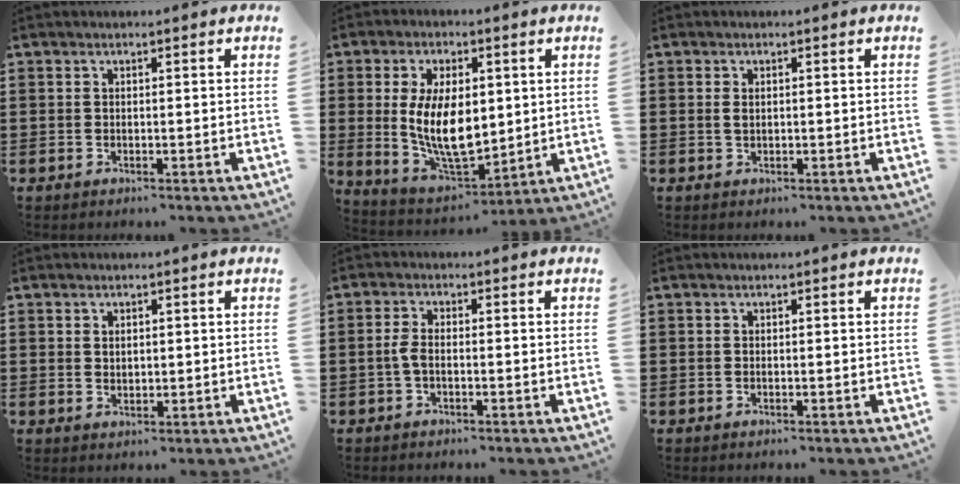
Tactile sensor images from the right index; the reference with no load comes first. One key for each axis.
{"total": 11.2, "fx": 1.0, "fy": 5.8, "fz": 9.5, "tx": -0.187, "ty": -0.003, "tz": 0.016}
{"total": 1.2, "fx": 0.3, "fy": 0.6, "fz": 1.0, "tx": -0.022, "ty": 0.003, "tz": 0.004}
{"total": 1.2, "fx": 0.8, "fy": 0.7, "fz": 0.5, "tx": -0.011, "ty": 0.004, "tz": 0.015}
{"total": 2.4, "fx": -0.7, "fy": 0.8, "fz": 2.2, "tx": -0.055, "ty": -0.003, "tz": -0.019}
{"total": 0.0}